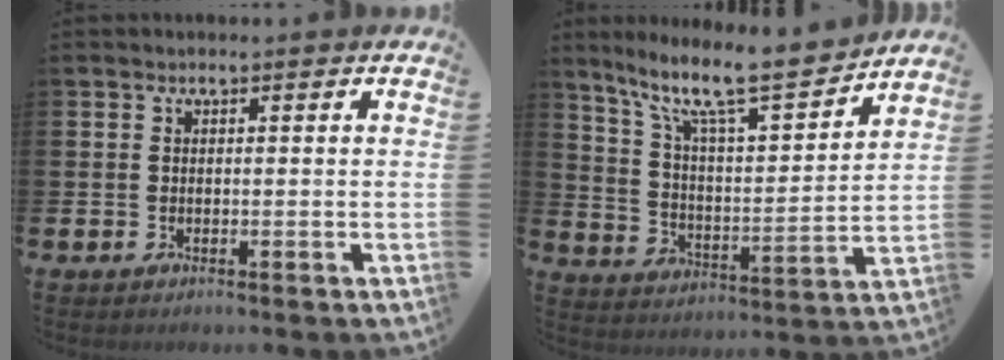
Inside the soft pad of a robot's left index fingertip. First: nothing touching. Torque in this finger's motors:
{"motor_torque": [0.16, -0.89, 0.72, 0.21]}